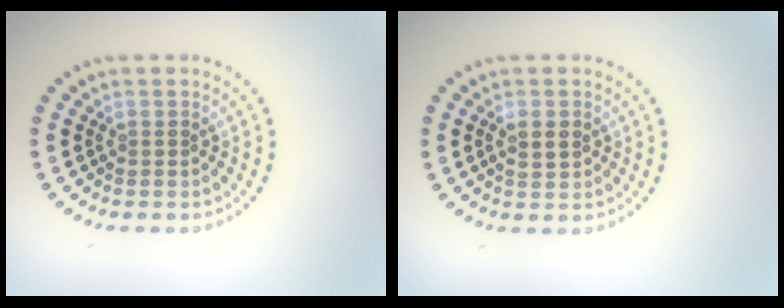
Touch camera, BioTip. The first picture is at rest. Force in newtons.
{"total": 1.5, "press": 1.4, "slide": 0.3}